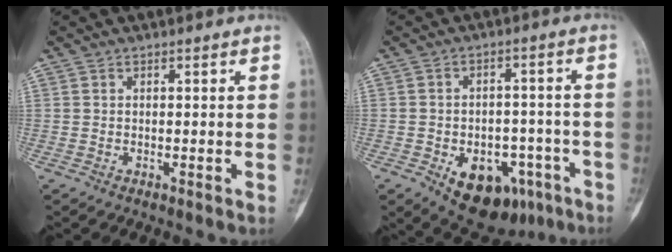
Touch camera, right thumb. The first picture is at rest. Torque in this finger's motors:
{"motor_torque": [2.04, 0.86, 1.21, -0.87, 0.09]}